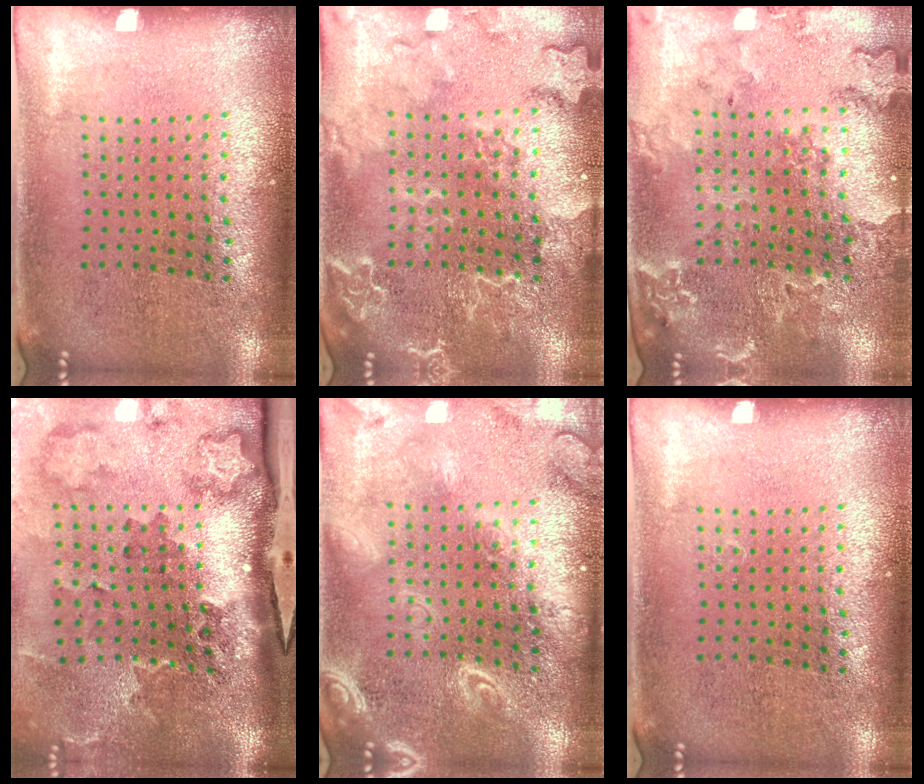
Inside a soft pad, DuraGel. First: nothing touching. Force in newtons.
{"total": 2.5, "press": 2.4, "slide": 0.4}
{"total": 1.1, "press": 1.1, "slide": 0.2}
{"total": 3.7, "press": 2.4, "slide": 2.8}
{"total": 3.8, "press": 3.8, "slide": 0.6}
{"total": 0.0}